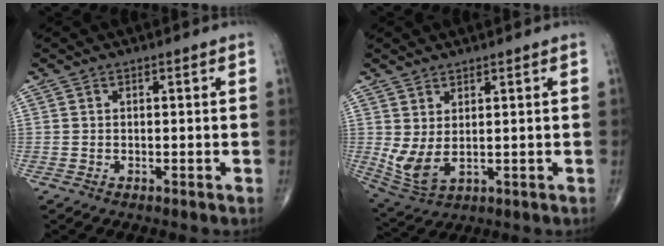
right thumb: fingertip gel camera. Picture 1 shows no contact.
{"total": 6.2, "force": [1.0, 2.9, 5.4], "torque": [-0.121, -0.011, 0.035]}